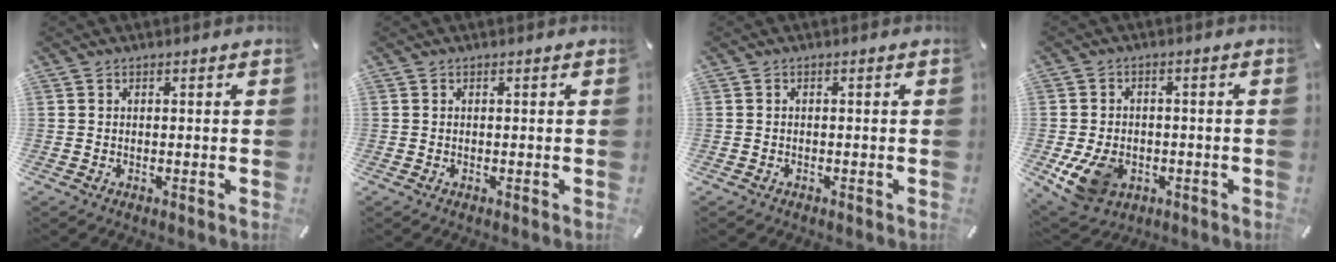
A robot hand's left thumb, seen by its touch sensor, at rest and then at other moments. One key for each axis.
{"total": 0.0}
{"total": 0.7, "fx": -0.5, "fy": 0.4, "fz": 0.3, "tx": -0.005, "ty": 0.001, "tz": -0.011}
{"total": 10.1, "fx": -3.2, "fy": 7.6, "fz": 5.9, "tx": -0.122, "ty": 0.006, "tz": -0.055}